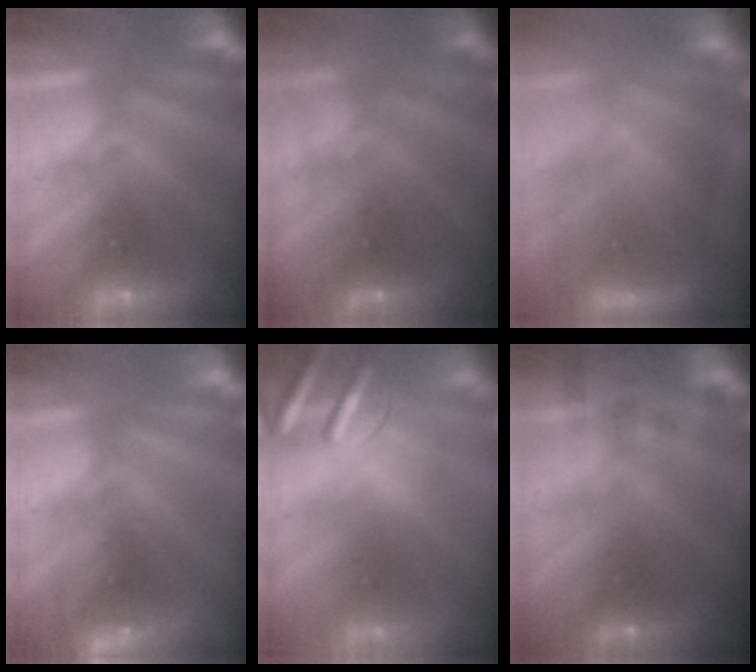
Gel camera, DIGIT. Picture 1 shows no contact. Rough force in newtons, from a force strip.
{"total": 2.7}
{"total": 9.1}
{"total": 2.5}
{"total": 9.0}
{"total": 7.7}